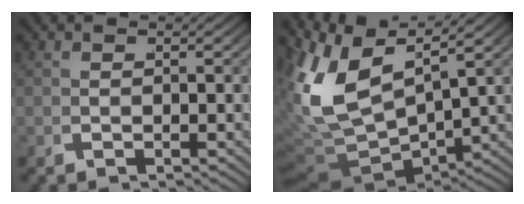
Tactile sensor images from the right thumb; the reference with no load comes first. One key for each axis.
{"total": 12.8, "fx": 0.5, "fy": 8.5, "fz": 9.5, "tx": -0.235, "ty": -0.062, "tz": 0.037}